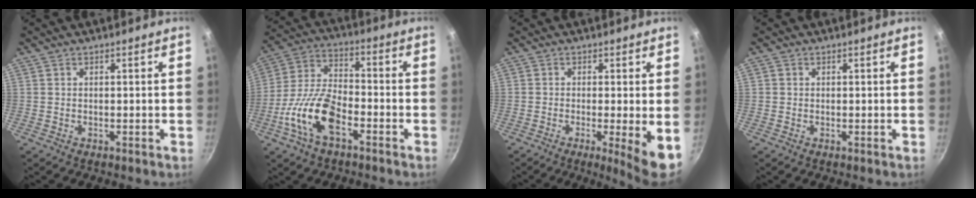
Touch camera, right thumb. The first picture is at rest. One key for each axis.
{"total": 13.8, "fx": -5.9, "fy": 6.4, "fz": 10.7, "tx": -0.204, "ty": 0.038, "tz": -0.126}
{"total": 6.6, "fx": -1.3, "fy": 0.7, "fz": 6.5, "tx": -0.094, "ty": -0.011, "tz": -0.018}
{"total": 0.5, "fx": 0.0, "fy": 0.5, "fz": 0.1, "tx": 0.001, "ty": 0.002, "tz": -0.002}